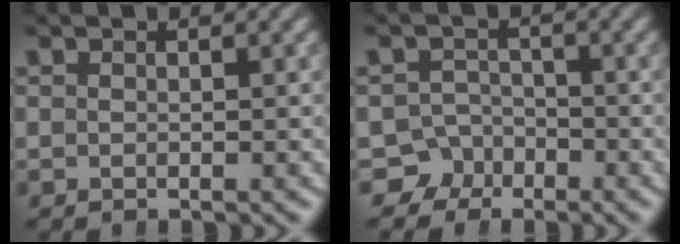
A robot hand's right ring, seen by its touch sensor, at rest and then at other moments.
{"total": 7.6, "force": [-3.7, 6.6, 1.1], "torque": [-0.027, -0.026, -0.067]}